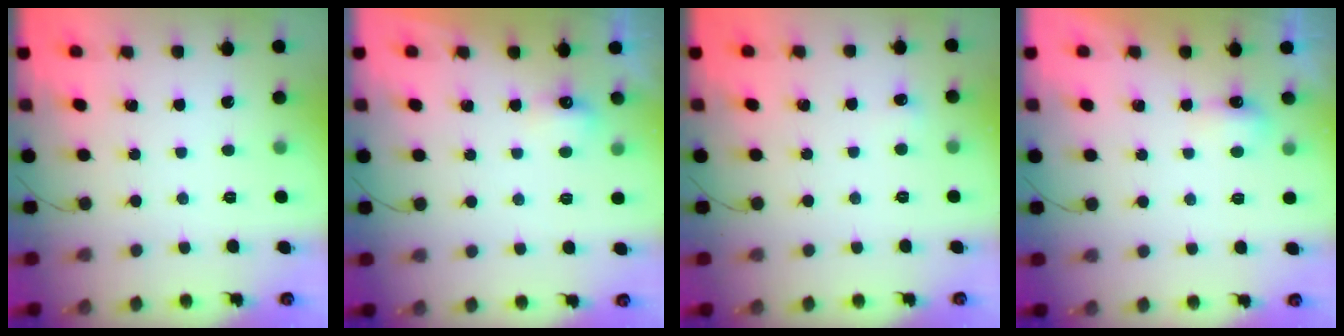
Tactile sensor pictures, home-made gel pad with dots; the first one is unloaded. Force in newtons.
{"total": 3.7, "press": 3.5, "slide": 1.2}
{"total": 3.6, "press": 3.4, "slide": 1.0}
{"total": 4.3, "press": 4.2, "slide": 0.9}